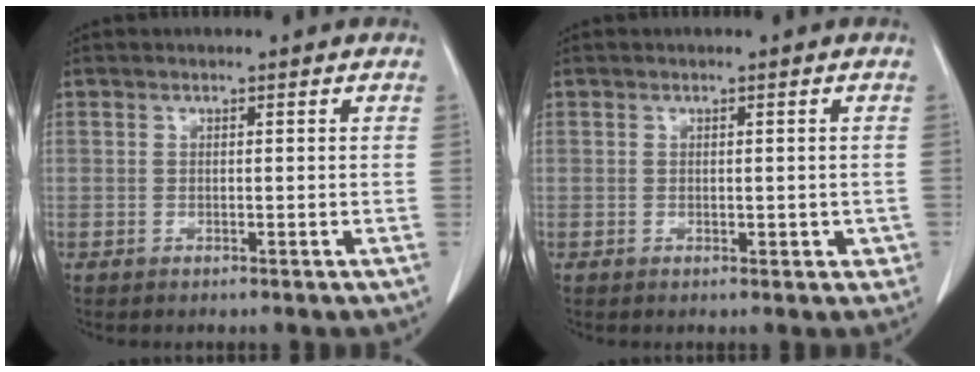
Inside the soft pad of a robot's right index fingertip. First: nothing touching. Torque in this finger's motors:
{"motor_torque": [-0.14, 0.17, -0.04, 0.00]}